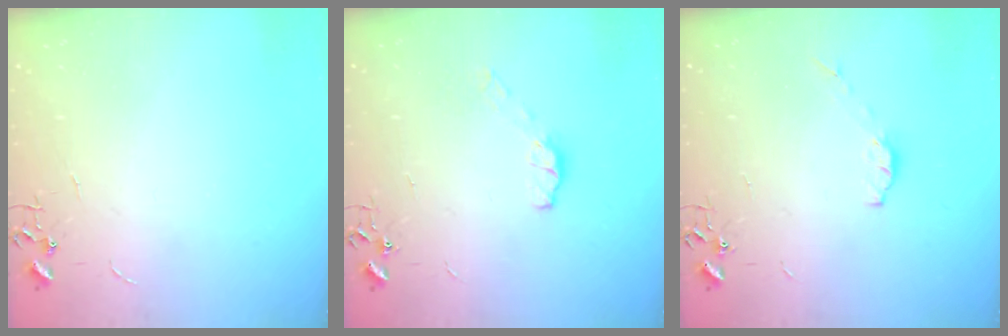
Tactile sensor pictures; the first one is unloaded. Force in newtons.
{"total": 5.4, "press": 5.4, "slide": 0.4}
{"total": 4.7, "press": 4.6, "slide": 0.7}